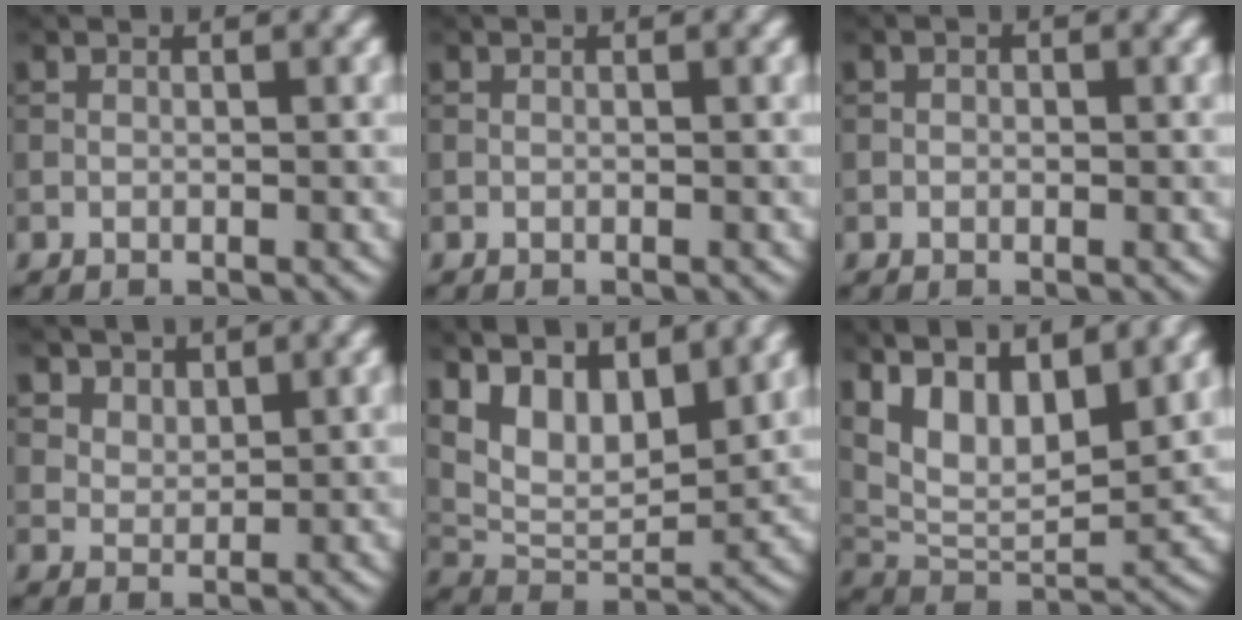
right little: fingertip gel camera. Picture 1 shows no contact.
{"total": 0.0}
{"total": 0.7, "force": [0.0, 0.6, 0.4], "torque": [-0.005, -0.001, -0.004]}
{"total": 3.2, "force": [2.4, 1.9, 1.0], "torque": [-0.034, -0.017, 0.066]}
{"total": 9.9, "force": [5.6, 4.7, 6.8], "torque": [-0.133, 0.005, 0.099]}
{"total": 12.7, "force": [6.7, 5.7, 9.2], "torque": [-0.178, 0.023, 0.111]}